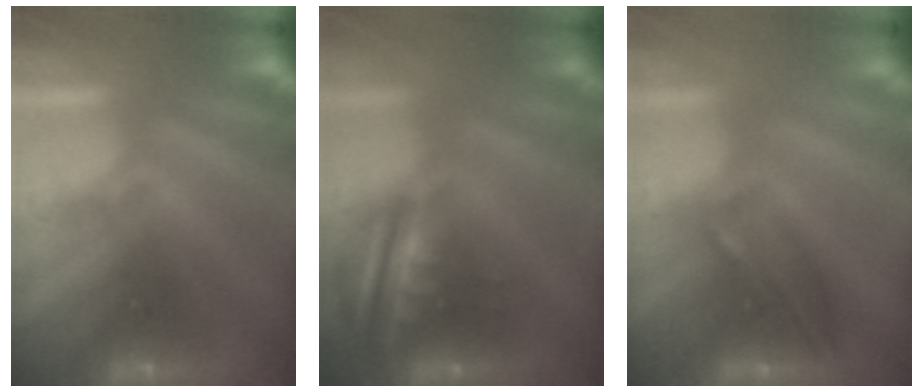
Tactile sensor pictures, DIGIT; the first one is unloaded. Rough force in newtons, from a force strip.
{"total": 8.5}
{"total": 5.8}